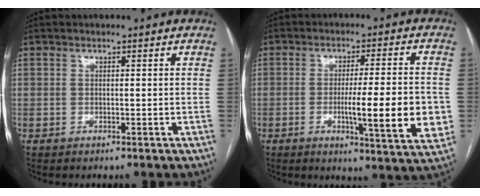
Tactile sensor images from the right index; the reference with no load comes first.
{"total": 12.7, "force": [-2.2, 0.8, 12.4], "torque": [-0.179, -0.014, -0.034]}